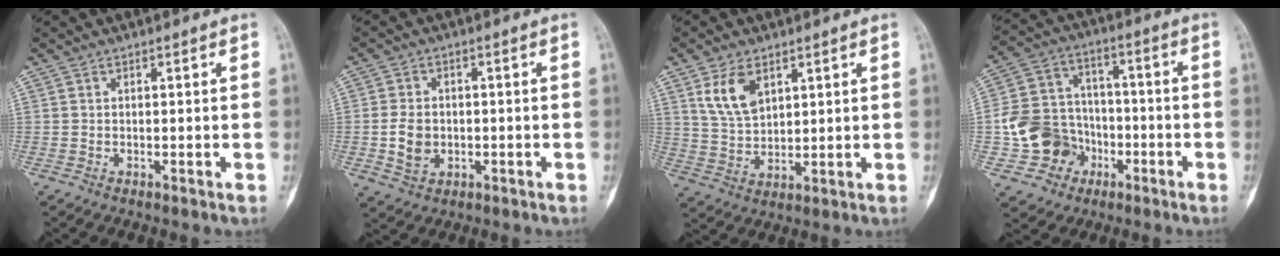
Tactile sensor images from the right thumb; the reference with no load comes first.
{"total": 5.8, "force": [-1.0, 4.5, 3.6], "torque": [-0.050, 0.002, -0.014]}
{"total": 8.5, "force": [3.8, 5.0, 5.7], "torque": [-0.096, -0.014, 0.082]}
{"total": 13.3, "force": [-4.1, 11.7, 4.7], "torque": [-0.048, 0.045, -0.066]}